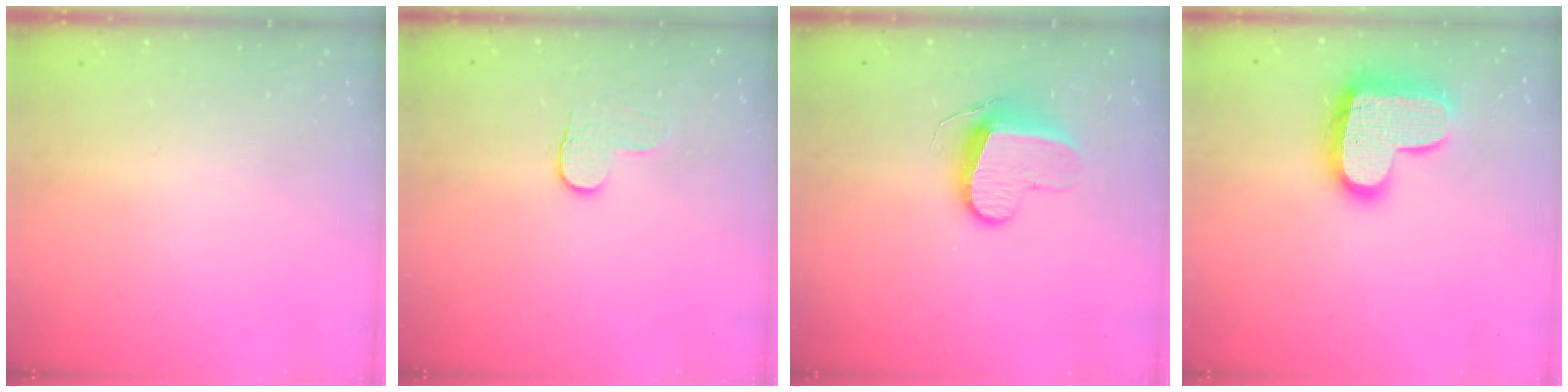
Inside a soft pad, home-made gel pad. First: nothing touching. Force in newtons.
{"total": 3.6, "press": 3.6, "slide": 0.4}
{"total": 9.7, "press": 9.7, "slide": 0.3}
{"total": 17.2, "press": 17.1, "slide": 1.3}